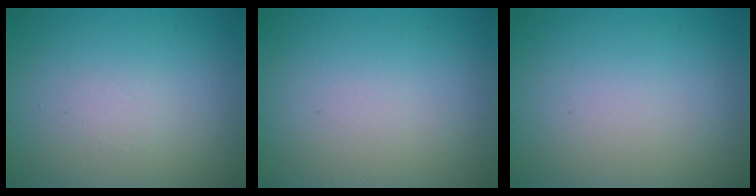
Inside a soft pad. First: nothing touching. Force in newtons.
{"total": 0.0}
{"total": 1.6, "press": 1.6, "slide": 0.0}